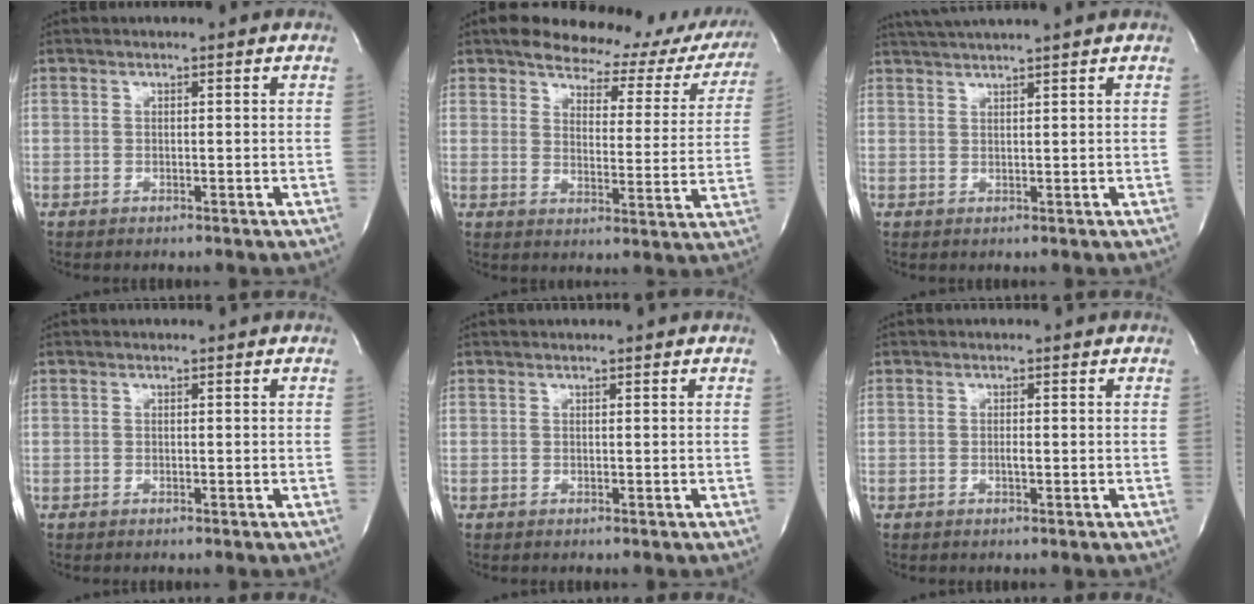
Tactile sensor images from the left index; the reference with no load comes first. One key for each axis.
{"total": 18.3, "fx": 16.0, "fy": 6.7, "fz": 6.0, "tx": -0.058, "ty": -0.016, "tz": 0.179}
{"total": 5.8, "fx": 5.2, "fy": -1.3, "fz": 2.2, "tx": -0.036, "ty": 0.019, "tz": 0.084}
{"total": 0.0}
{"total": 1.7, "fx": 1.6, "fy": 0.1, "fz": 0.6, "tx": -0.008, "ty": 0.020, "tz": 0.023}
{"total": 0.6, "fx": -0.1, "fy": 0.1, "fz": 0.6, "tx": -0.011, "ty": 0.001, "tz": -0.004}